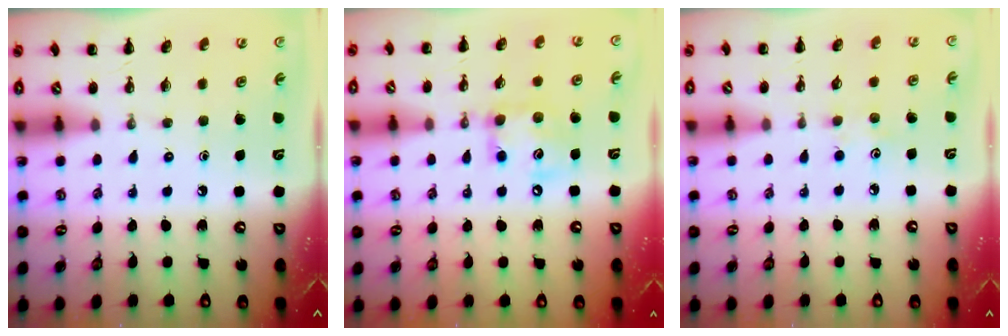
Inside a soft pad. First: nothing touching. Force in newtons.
{"total": 10.8, "press": 10.7, "slide": 1.6}
{"total": 2.7, "press": 2.6, "slide": 0.7}